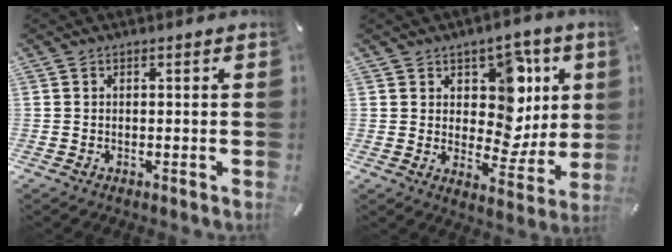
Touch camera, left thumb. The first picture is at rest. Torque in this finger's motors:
{"motor_torque": [2.00, 2.18, 0.85, -0.84, 0.03]}